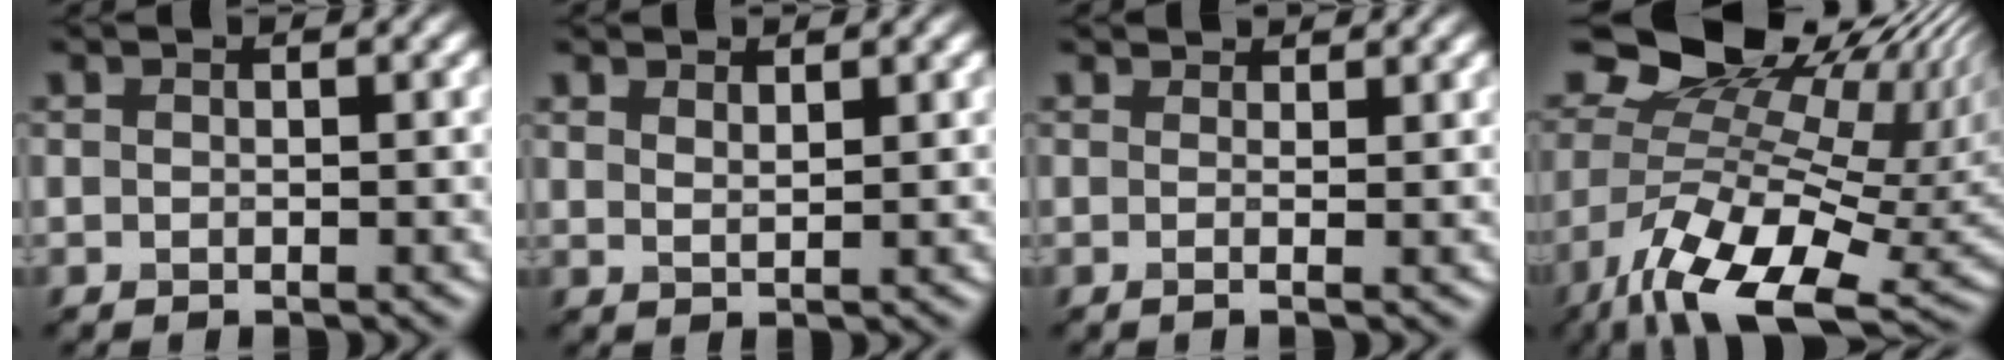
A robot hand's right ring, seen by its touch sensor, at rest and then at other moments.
{"total": 1.5, "force": [1.3, 0.3, 0.5], "torque": [-0.011, -0.001, 0.024]}
{"total": 2.9, "force": [2.1, 0.8, 1.8], "torque": [-0.023, -0.008, 0.005]}
{"total": 15.8, "force": [-1.5, 8.9, 13.0], "torque": [-0.242, -0.012, -0.003]}